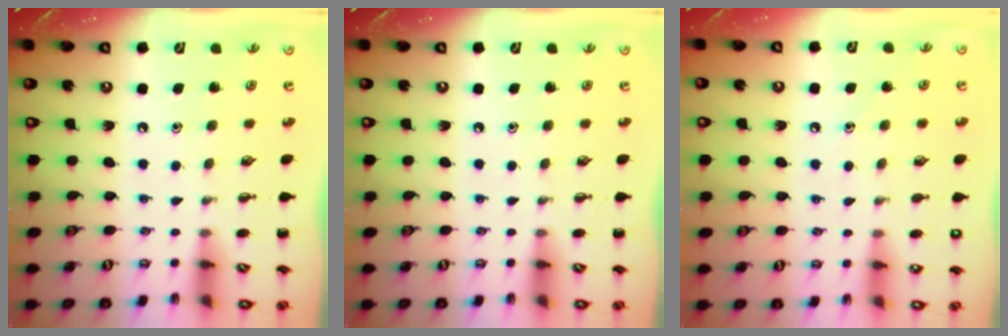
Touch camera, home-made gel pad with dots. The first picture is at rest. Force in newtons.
{"total": 0.0}
{"total": 5.3, "press": 5.1, "slide": 1.4}